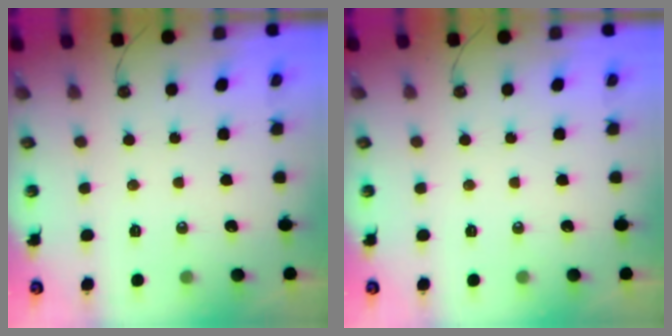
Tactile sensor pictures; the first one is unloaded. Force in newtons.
{"total": 0.0}